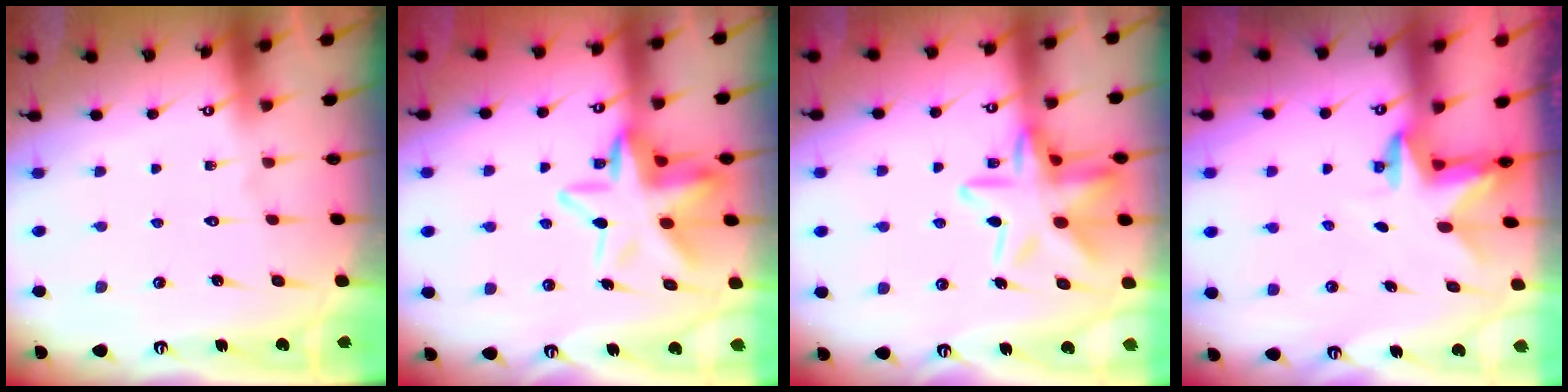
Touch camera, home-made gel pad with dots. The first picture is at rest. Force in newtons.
{"total": 14.5, "press": 14.3, "slide": 2.5}
{"total": 16.8, "press": 16.7, "slide": 1.6}
{"total": 2.5, "press": 2.4, "slide": 0.5}